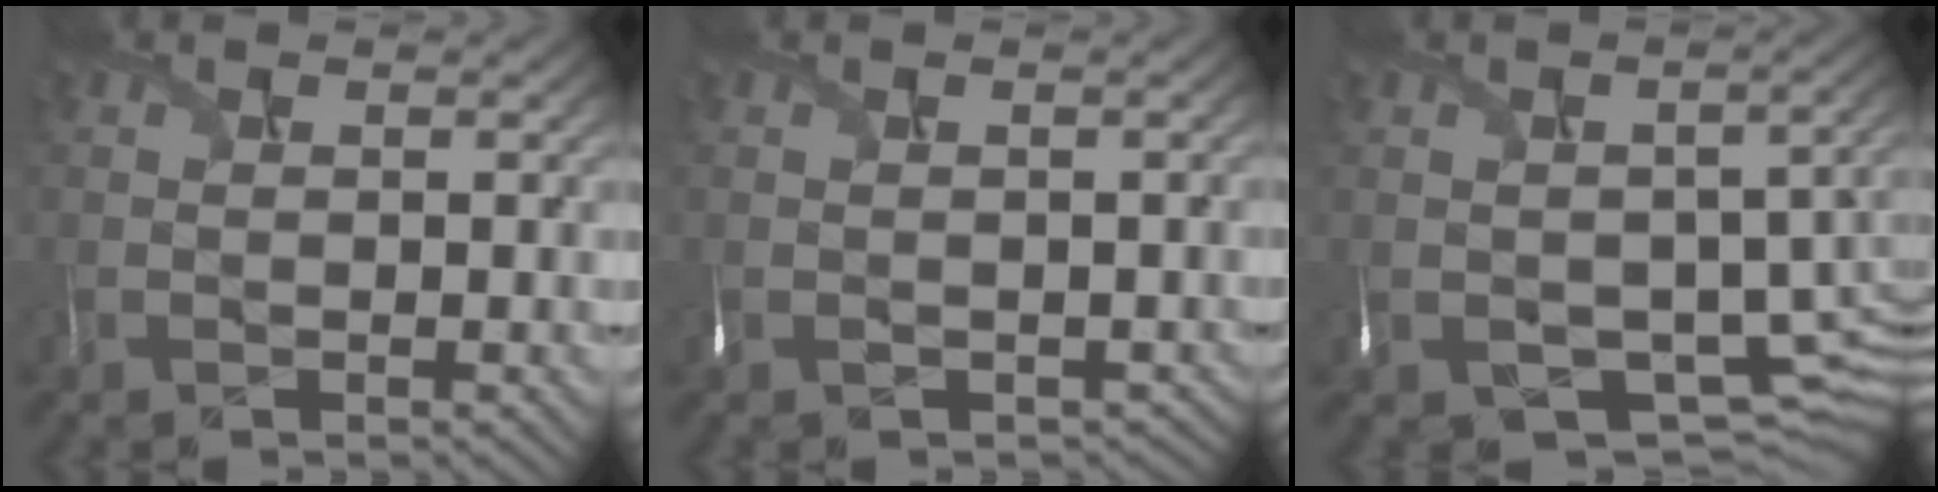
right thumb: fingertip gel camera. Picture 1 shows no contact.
{"total": 0.9, "force": [-0.5, 0.0, -0.8], "torque": [-0.001, -0.007, -0.003]}
{"total": 8.4, "force": [-3.2, 5.1, 5.9], "torque": [-0.108, -0.037, -0.034]}